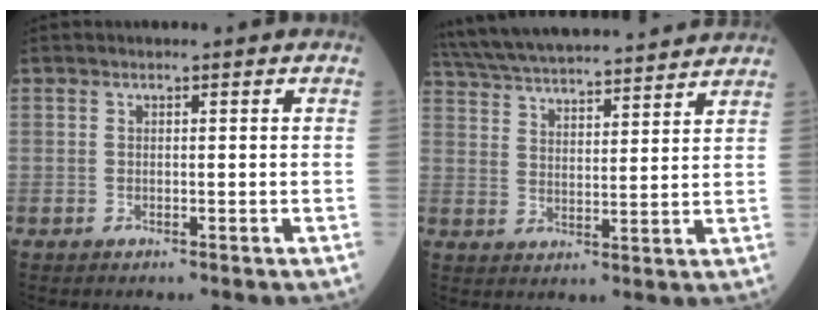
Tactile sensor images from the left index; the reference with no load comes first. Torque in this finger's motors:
{"motor_torque": [0.46, -1.68, 0.30, 0.17]}